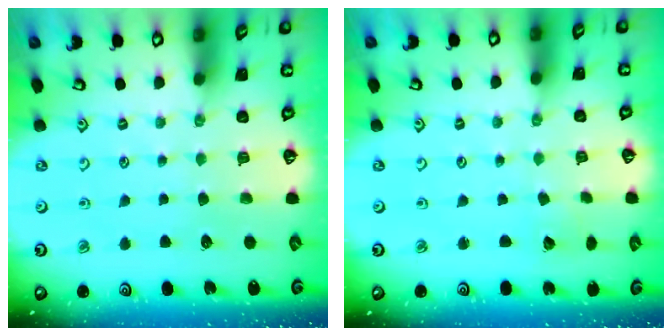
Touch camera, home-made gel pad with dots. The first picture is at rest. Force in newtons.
{"total": 2.7, "press": 2.7, "slide": 0.3}